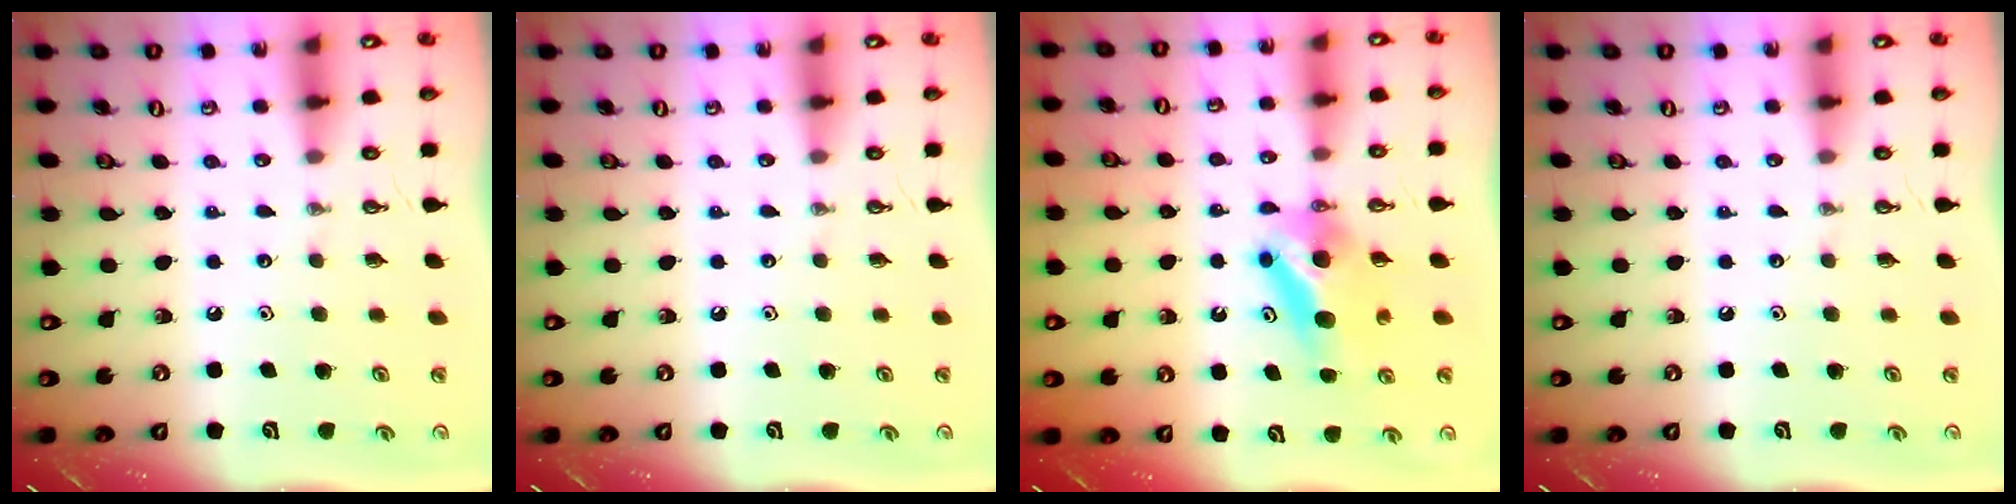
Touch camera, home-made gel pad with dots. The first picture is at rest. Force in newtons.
{"total": 0.0}
{"total": 7.1, "press": 6.9, "slide": 1.5}
{"total": 0.0}